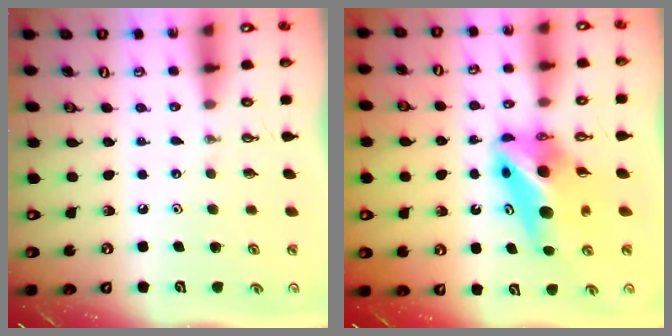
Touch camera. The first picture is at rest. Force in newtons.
{"total": 10.2, "press": 10.2, "slide": 0.8}